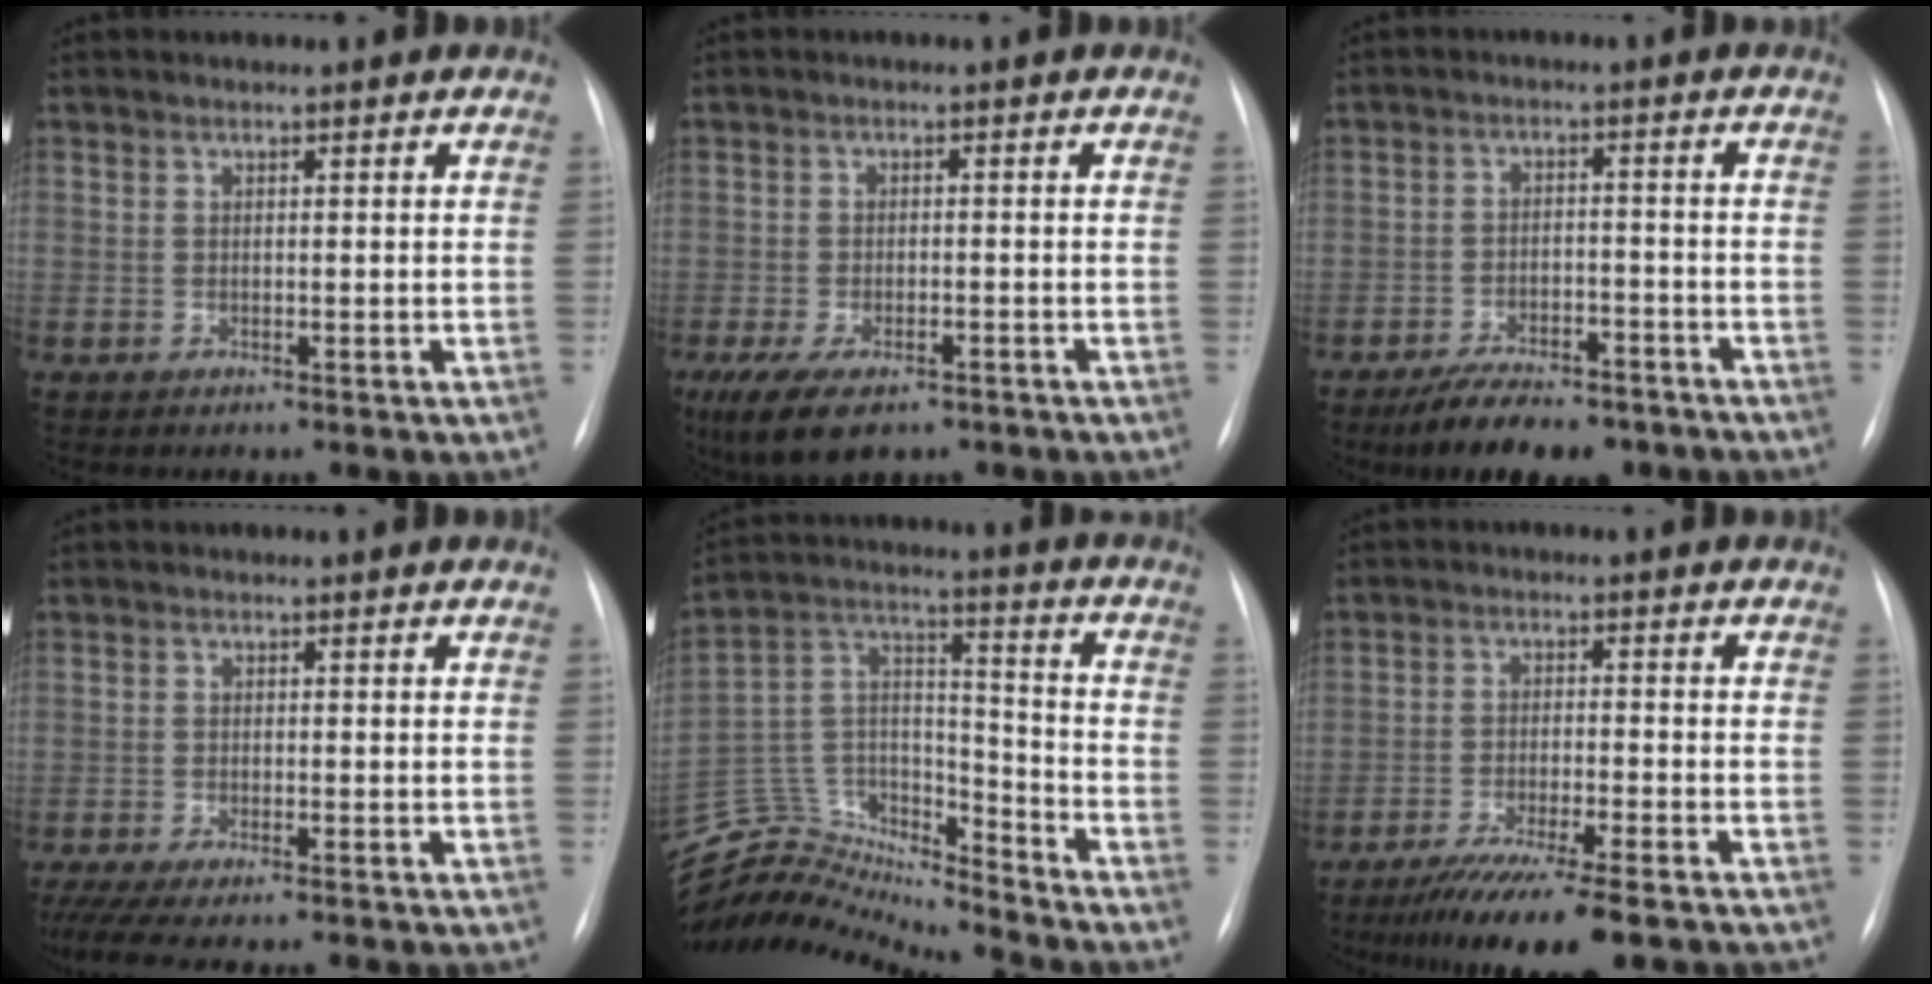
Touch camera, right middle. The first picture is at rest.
{"total": 8.5, "force": [-5.7, 3.6, 5.2], "torque": [-0.101, -0.015, -0.086]}
{"total": 9.9, "force": [-7.6, 3.8, 5.0], "torque": [-0.079, -0.007, -0.118]}
{"total": 8.3, "force": [-6.9, 1.0, 4.5], "torque": [-0.072, -0.014, -0.104]}
{"total": 16.3, "force": [-16.3, 1.0, 0.5], "torque": [-0.006, 0.069, -0.290]}
{"total": 11.6, "force": [-8.5, 2.9, 7.4], "torque": [-0.116, -0.020, -0.128]}